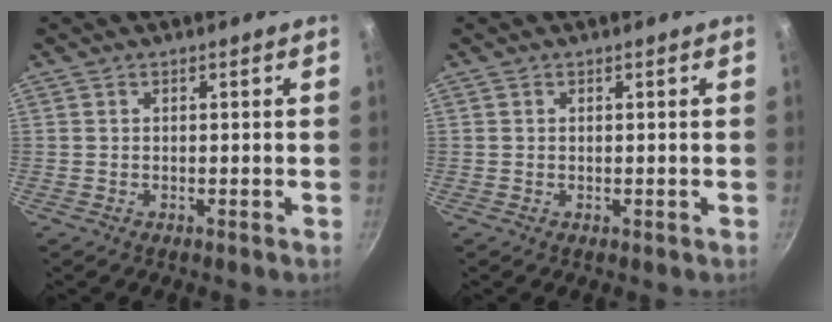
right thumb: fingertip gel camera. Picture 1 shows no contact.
{"total": 0.0}